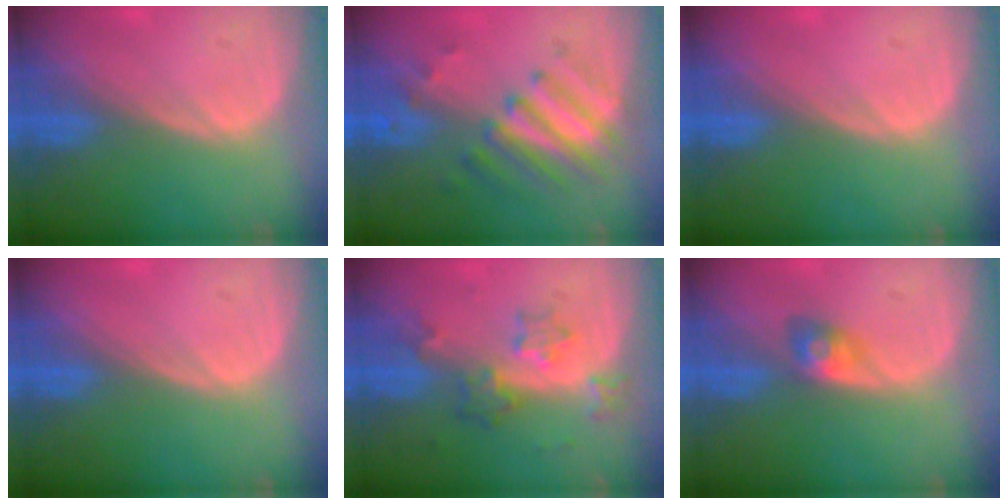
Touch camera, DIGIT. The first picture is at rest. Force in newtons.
{"total": 7.8, "press": 6.9, "slide": 3.6}
{"total": 0.0}
{"total": 0.0}
{"total": 6.1, "press": 5.5, "slide": 2.5}
{"total": 2.8, "press": 2.6, "slide": 1.0}